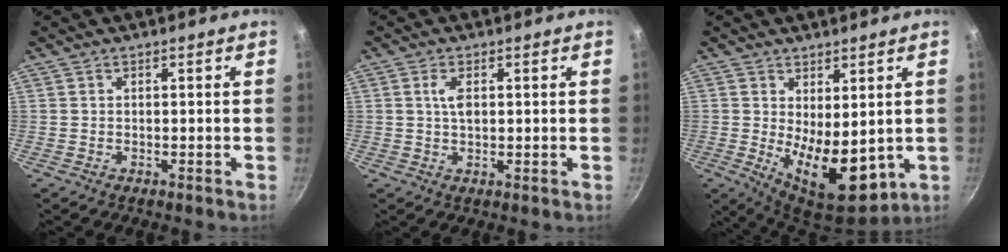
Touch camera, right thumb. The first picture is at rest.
{"total": 3.2, "force": [0.7, 1.5, 2.8], "torque": [-0.051, 0.004, 0.014]}
{"total": 12.4, "force": [0.0, 6.3, 10.6], "torque": [-0.137, -0.034, 0.020]}